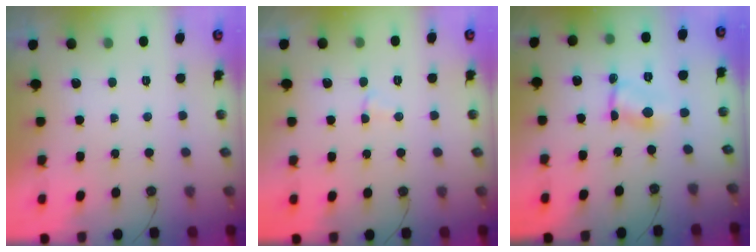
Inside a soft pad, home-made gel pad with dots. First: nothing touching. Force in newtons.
{"total": 2.5, "press": 2.5, "slide": 0.5}
{"total": 1.6, "press": 1.5, "slide": 0.1}